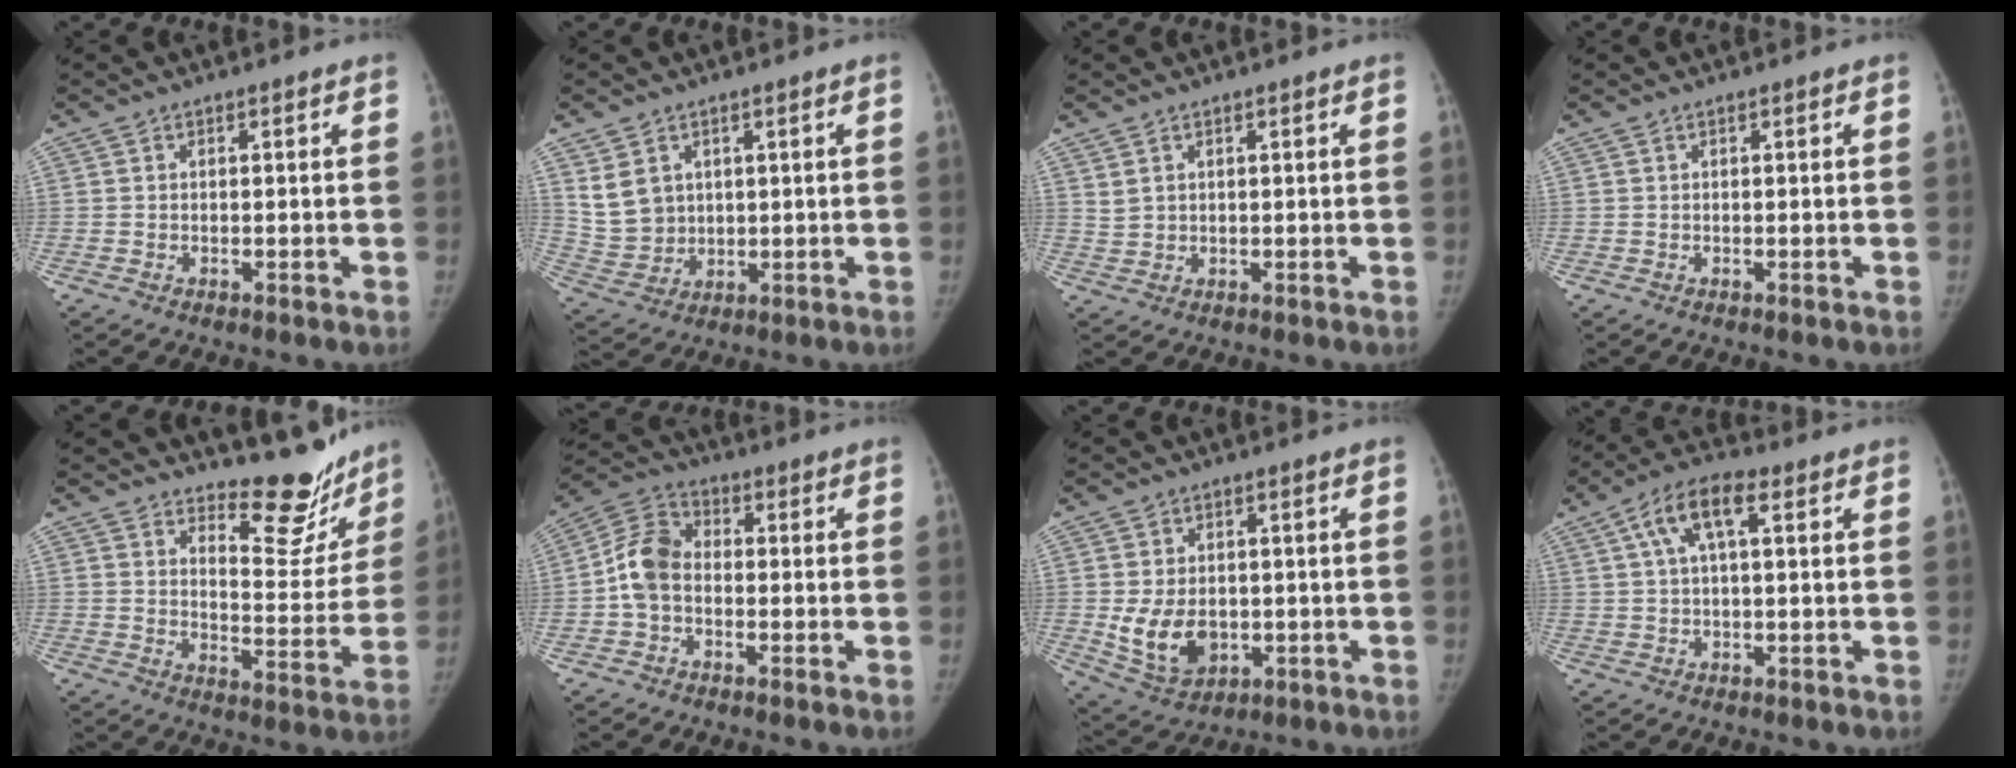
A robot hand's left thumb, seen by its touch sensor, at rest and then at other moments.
{"total": 7.3, "force": [2.9, 5.8, 3.2], "torque": [-0.046, -0.015, 0.074]}
{"total": 2.4, "force": [1.4, 1.6, 1.1], "torque": [-0.017, -0.008, 0.036]}
{"total": 0.0}
{"total": 13.3, "force": [11.7, 4.9, 4.1], "torque": [-0.004, -0.114, 0.156]}
{"total": 8.2, "force": [-1.1, 6.0, 5.6], "torque": [-0.102, 0.027, -0.036]}
{"total": 9.5, "force": [-1.0, 6.9, 6.5], "torque": [-0.098, -0.005, 0.002]}
{"total": 8.0, "force": [2.8, 3.2, 6.8], "torque": [-0.133, 0.025, 0.046]}